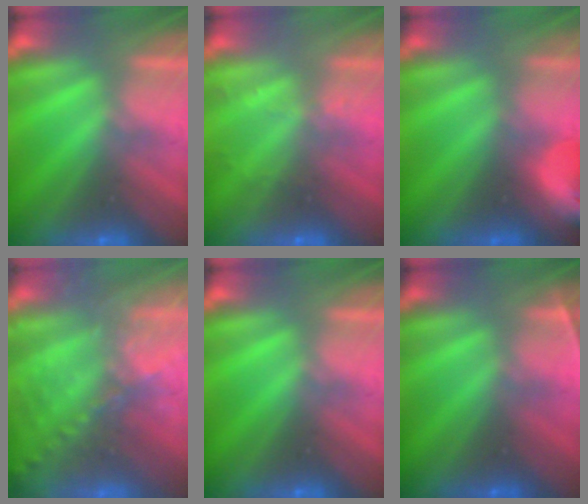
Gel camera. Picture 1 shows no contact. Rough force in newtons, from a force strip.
{"total": 1.9}
{"total": 5.7}
{"total": 9.6}
{"total": 0.0}
{"total": 2.3}